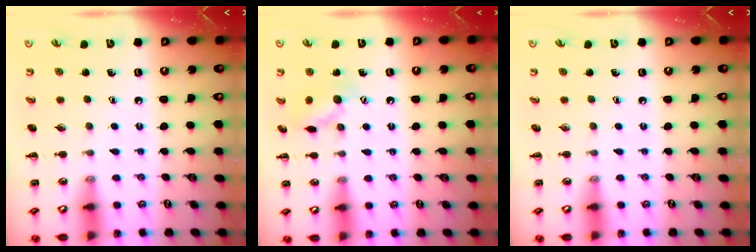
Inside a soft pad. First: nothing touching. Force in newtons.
{"total": 9.1, "press": 9.1, "slide": 0.7}
{"total": 0.0}